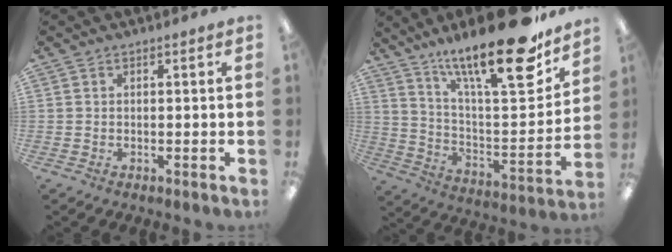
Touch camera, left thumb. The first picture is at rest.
{"total": 24.4, "force": [17.8, 5.3, 15.9], "torque": [-0.241, -0.127, 0.286]}